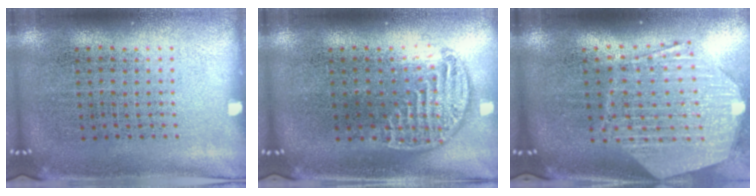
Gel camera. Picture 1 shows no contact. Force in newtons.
{"total": 1.2, "press": 1.1, "slide": 0.5}
{"total": 3.0, "press": 2.4, "slide": 1.8}